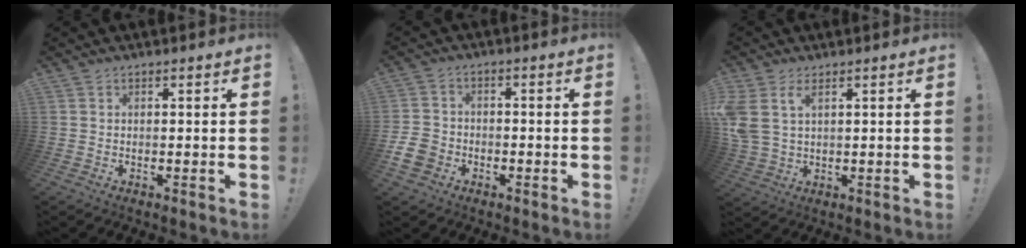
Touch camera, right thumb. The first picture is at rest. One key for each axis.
{"total": 7.6, "fx": -3.7, "fy": 5.9, "fz": 3.1, "tx": -0.074, "ty": 0.025, "tz": -0.067}
{"total": 6.9, "fx": 3.2, "fy": 4.0, "fz": 4.5, "tx": -0.092, "ty": -0.011, "tz": 0.062}